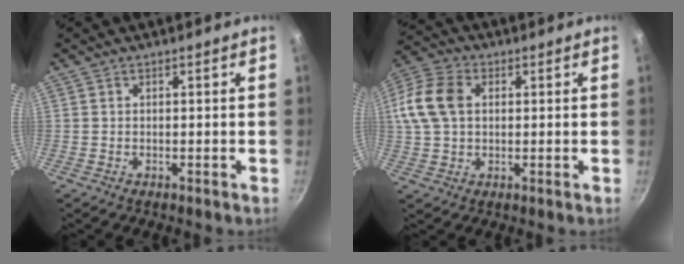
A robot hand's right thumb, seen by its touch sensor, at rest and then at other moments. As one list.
[{"total": 14.1, "force": [2.5, 10.2, 9.5], "torque": [-0.205, 0.027, 0.037]}]